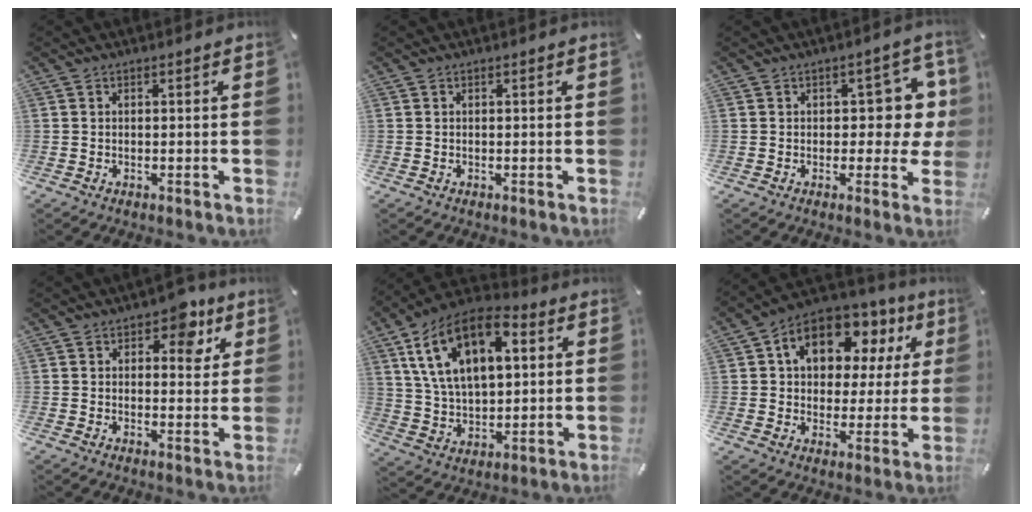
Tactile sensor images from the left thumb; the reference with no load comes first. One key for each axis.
{"total": 0.0}
{"total": 8.2, "fx": 1.7, "fy": 4.9, "fz": 6.3, "tx": -0.071, "ty": -0.001, "tz": 0.025}
{"total": 8.1, "fx": 4.3, "fy": 4.8, "fz": 4.9, "tx": -0.045, "ty": -0.018, "tz": 0.065}
{"total": 18.3, "fx": 7.7, "fy": 10.9, "fz": 12.5, "tx": -0.250, "ty": -0.017, "tz": 0.130}
{"total": 13.2, "fx": 6.2, "fy": 9.2, "fz": 7.1, "tx": -0.126, "ty": -0.023, "tz": 0.112}